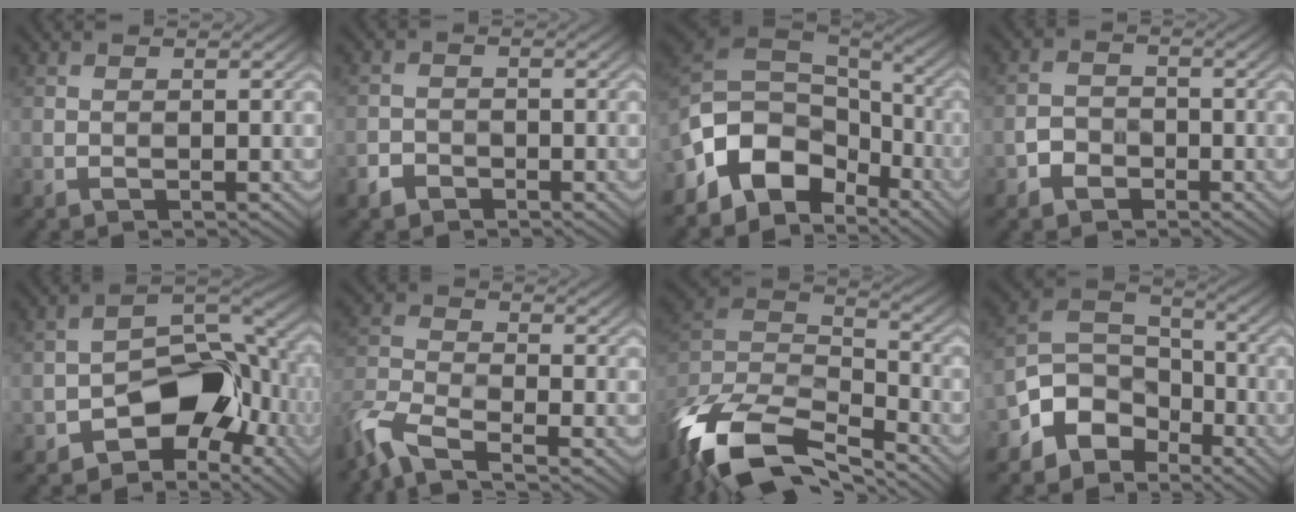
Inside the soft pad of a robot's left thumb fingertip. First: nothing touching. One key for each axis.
{"total": 2.0, "fx": -1.5, "fy": 1.2, "fz": 0.4, "tx": -0.012, "ty": -0.006, "tz": -0.031}
{"total": 11.7, "fx": -5.0, "fy": 8.0, "fz": 7.0, "tx": -0.176, "ty": -0.015, "tz": -0.085}
{"total": 2.9, "fx": -1.8, "fy": 2.1, "fz": 0.9, "tx": -0.024, "ty": -0.004, "tz": -0.041}
{"total": 10.8, "fx": -4.5, "fy": 6.4, "fz": 7.4, "tx": -0.106, "ty": -0.004, "tz": -0.083}
{"total": 7.4, "fx": -5.8, "fy": 2.4, "fz": 3.9, "tx": -0.099, "ty": -0.018, "tz": -0.119}
{"total": 15.3, "fx": -9.7, "fy": 7.4, "fz": 9.3, "tx": -0.267, "ty": -0.029, "tz": -0.151}
{"total": 7.8, "fx": -4.8, "fy": 5.4, "fz": 3.1, "tx": -0.061, "ty": -0.006, "tz": -0.104}